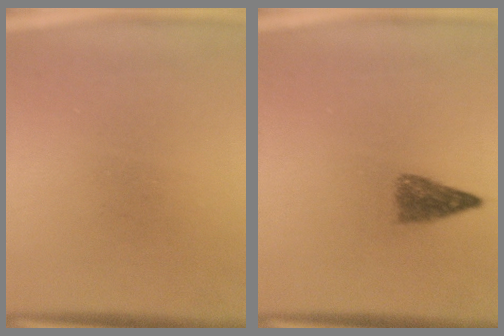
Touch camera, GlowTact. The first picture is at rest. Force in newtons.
{"total": 2.9}